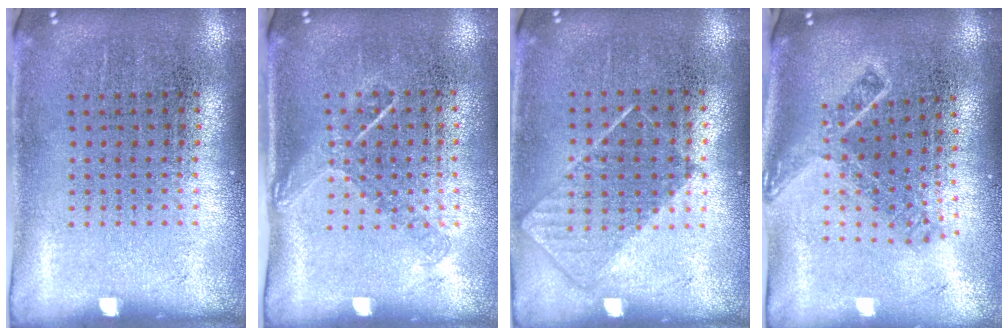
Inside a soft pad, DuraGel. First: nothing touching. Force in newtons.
{"total": 1.3, "press": 1.0, "slide": 0.9}
{"total": 0.8, "press": 0.7, "slide": 0.4}
{"total": 1.9, "press": 1.3, "slide": 1.4}